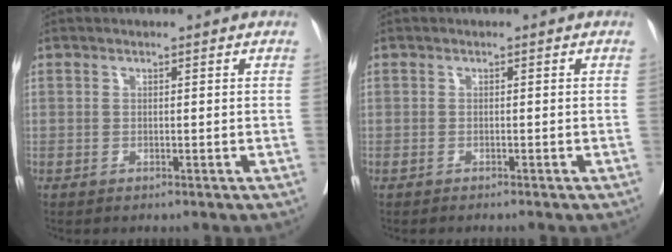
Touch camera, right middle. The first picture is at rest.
{"total": 0.9, "force": [-0.7, 0.2, 0.6], "torque": [-0.013, -0.003, -0.009]}